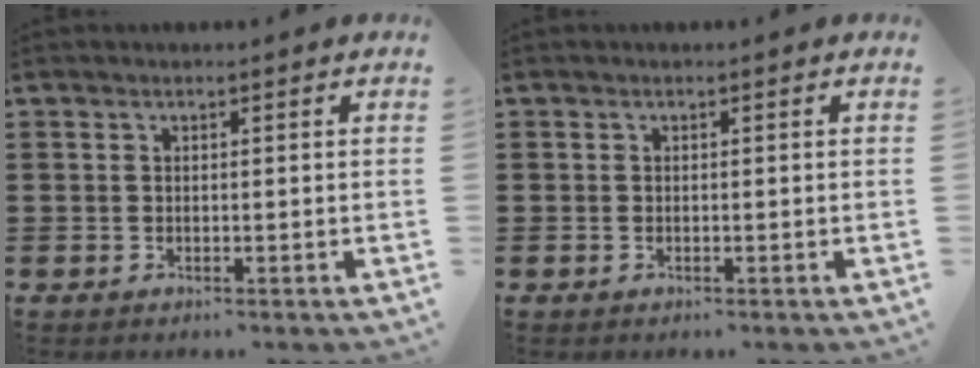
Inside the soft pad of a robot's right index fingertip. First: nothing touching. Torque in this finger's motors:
{"motor_torque": [0.00, 1.00, -0.02, -0.01]}